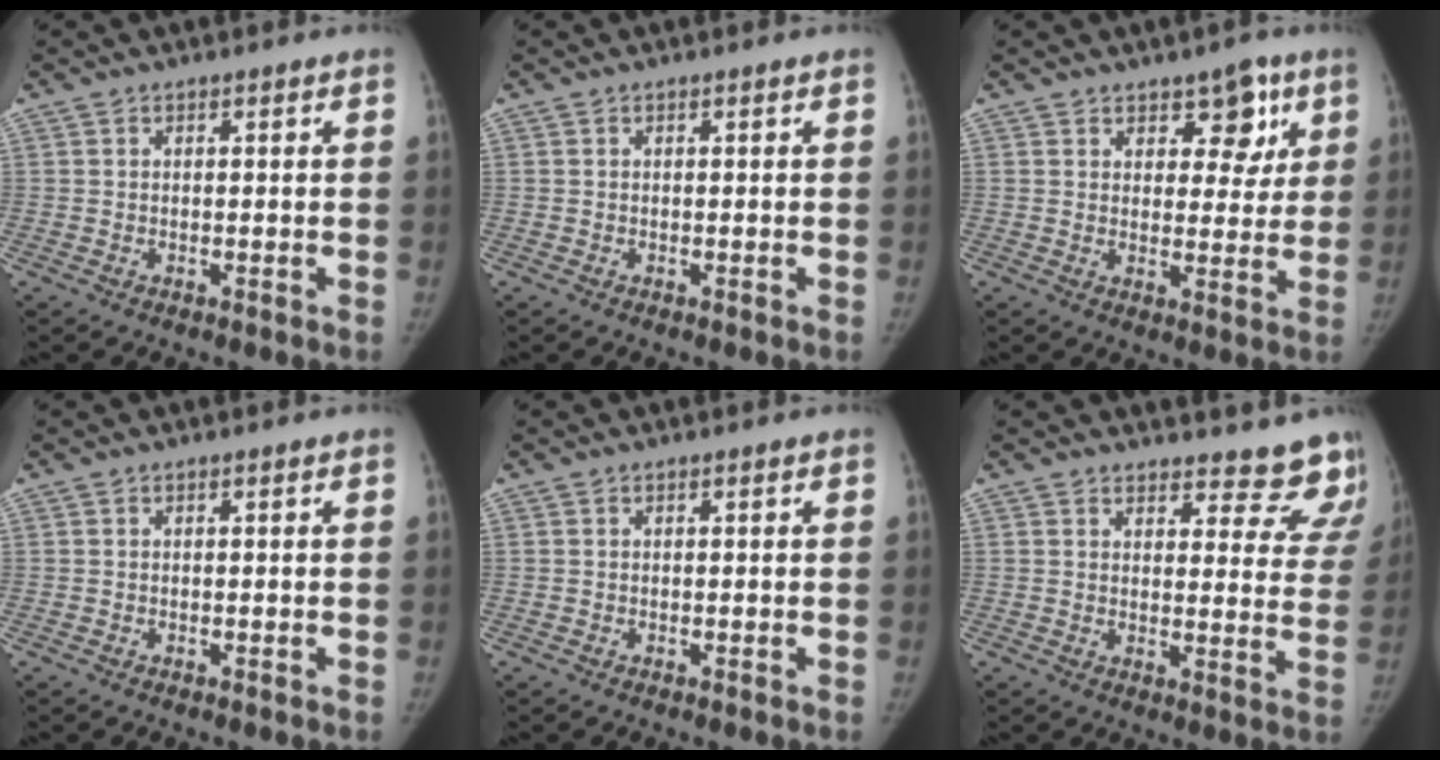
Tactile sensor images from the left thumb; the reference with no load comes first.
{"total": 0.0}
{"total": 7.4, "force": [3.9, 4.5, 4.3], "torque": [-0.014, -0.018, 0.052]}
{"total": 0.0}
{"total": 0.0}
{"total": 14.5, "force": [13.6, 4.5, 2.3], "torque": [0.031, -0.112, 0.132]}